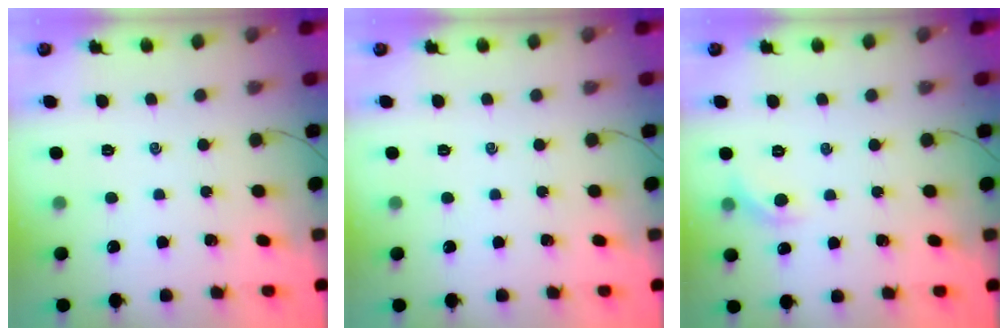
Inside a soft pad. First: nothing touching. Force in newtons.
{"total": 0.0}
{"total": 5.5, "press": 5.3, "slide": 1.4}